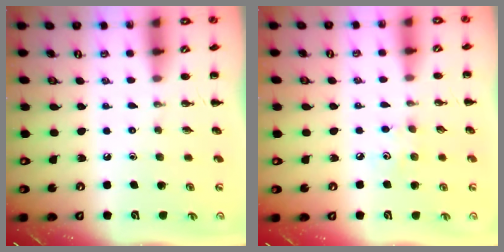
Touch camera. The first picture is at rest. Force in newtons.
{"total": 3.8, "press": 3.7, "slide": 0.9}